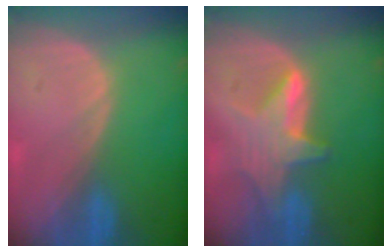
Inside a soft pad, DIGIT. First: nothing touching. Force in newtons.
{"total": 6.5, "press": 6.4, "slide": 1.4}